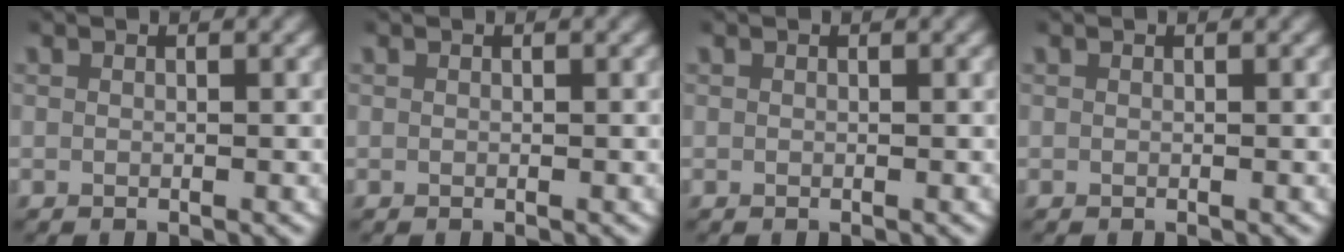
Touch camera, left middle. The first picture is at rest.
{"total": 0.0}
{"total": 0.0}
{"total": 0.0}